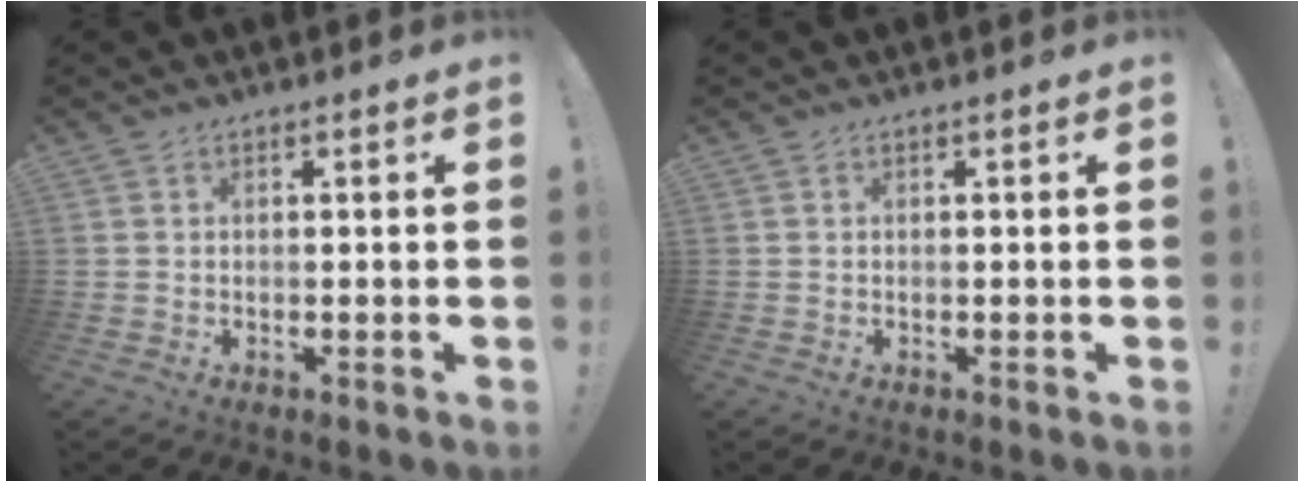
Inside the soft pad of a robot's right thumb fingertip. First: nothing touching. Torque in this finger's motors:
{"motor_torque": [-0.11, 0.11, 0.04, -0.04, 0.00]}